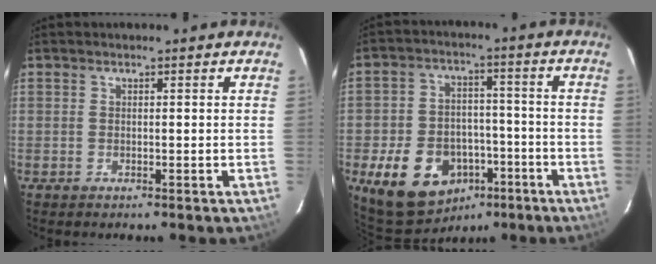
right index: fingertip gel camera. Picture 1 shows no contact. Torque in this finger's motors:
{"motor_torque": [1.56, -0.57, 0.35, 0.09]}